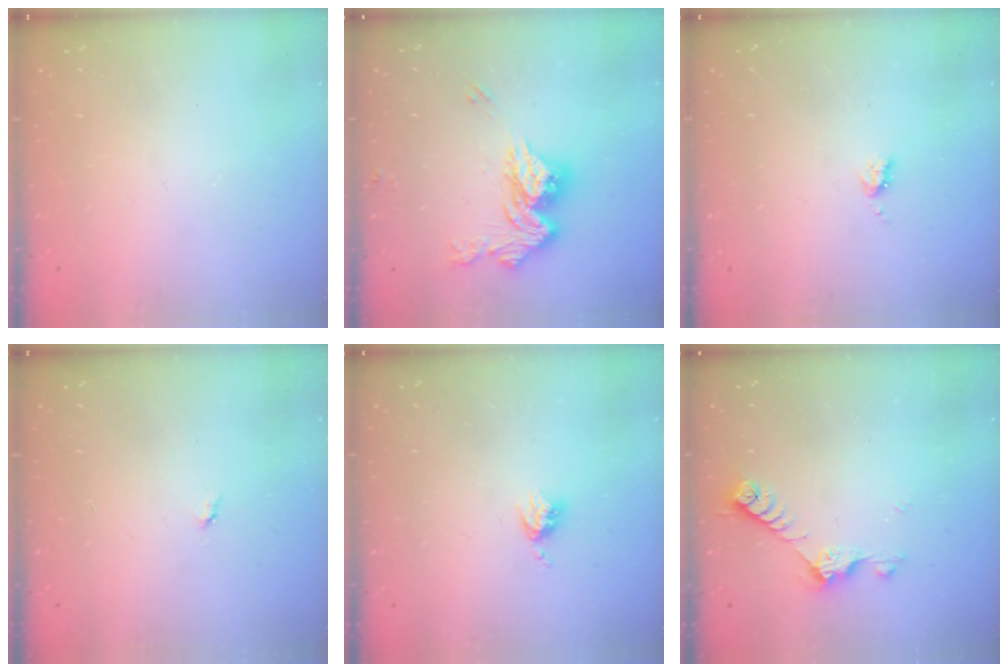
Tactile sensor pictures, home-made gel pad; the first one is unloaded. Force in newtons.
{"total": 14.1, "press": 14.1, "slide": 0.2}
{"total": 3.3, "press": 3.3, "slide": 0.6}
{"total": 2.8, "press": 2.8, "slide": 0.4}
{"total": 3.3, "press": 3.3, "slide": 0.4}
{"total": 7.2, "press": 7.2, "slide": 0.9}